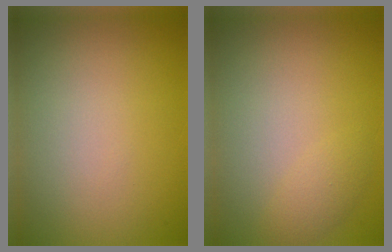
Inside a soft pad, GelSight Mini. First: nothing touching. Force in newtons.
{"total": 1.3, "press": 1.3, "slide": 0.1}